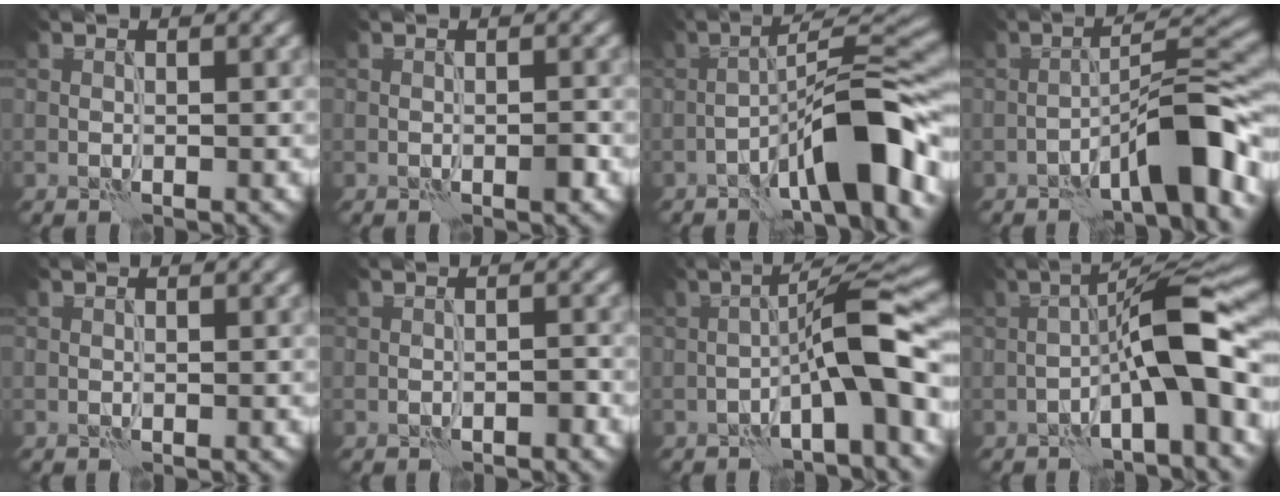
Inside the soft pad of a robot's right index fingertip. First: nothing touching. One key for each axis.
{"total": 1.0, "fx": -0.6, "fy": 0.2, "fz": 0.8, "tx": -0.014, "ty": 0.002, "tz": -0.009}
{"total": 9.7, "fx": -5.0, "fy": 1.9, "fz": 8.1, "tx": -0.117, "ty": 0.031, "tz": -0.085}
{"total": 7.5, "fx": -4.2, "fy": 1.5, "fz": 6.1, "tx": -0.090, "ty": 0.027, "tz": -0.071}
{"total": 0.0}
{"total": 0.9, "fx": -0.7, "fy": 0.2, "fz": 0.4, "tx": -0.007, "ty": 0.007, "tz": -0.010}
{"total": 7.6, "fx": -2.7, "fy": 1.3, "fz": 7.1, "tx": -0.101, "ty": 0.033, "tz": -0.048}
{"total": 8.5, "fx": -2.6, "fy": 1.6, "fz": 7.9, "tx": -0.113, "ty": 0.034, "tz": -0.048}